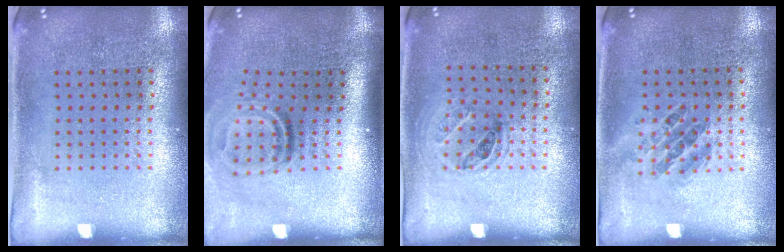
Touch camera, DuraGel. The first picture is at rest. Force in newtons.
{"total": 2.0, "press": 1.1, "slide": 1.6}
{"total": 1.0, "press": 0.7, "slide": 0.6}
{"total": 0.9, "press": 0.8, "slide": 0.4}